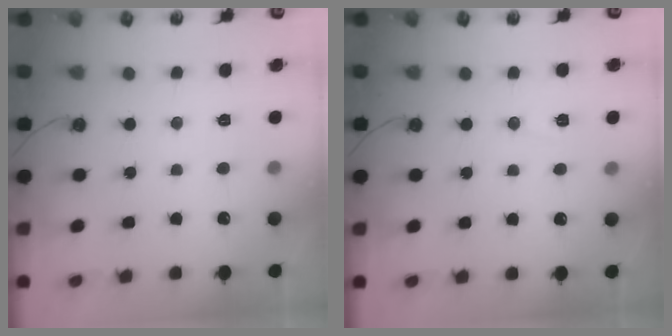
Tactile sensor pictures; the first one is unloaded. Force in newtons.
{"total": 7.0, "press": 5.4, "slide": 4.4}